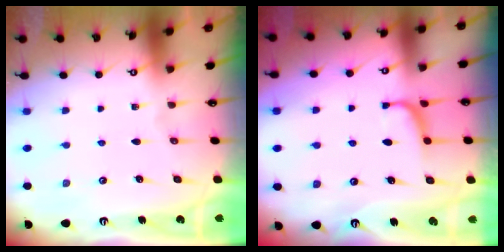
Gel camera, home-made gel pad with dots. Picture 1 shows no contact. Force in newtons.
{"total": 2.4, "press": 2.4, "slide": 0.4}